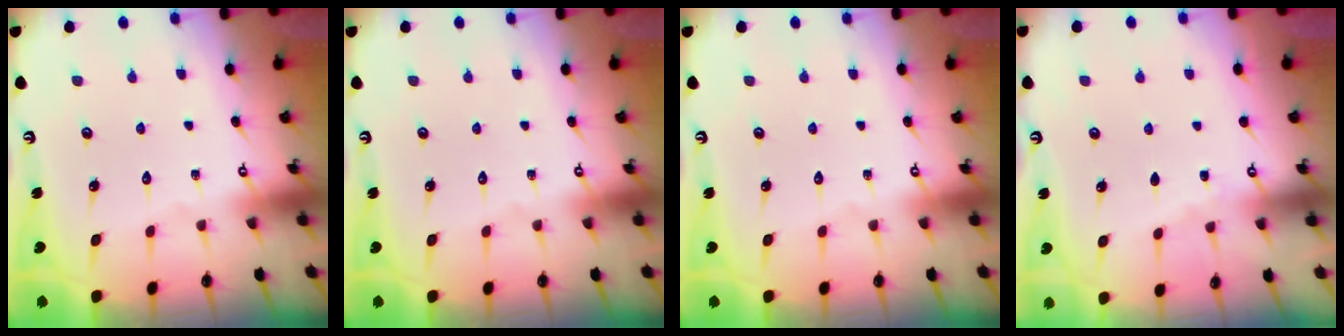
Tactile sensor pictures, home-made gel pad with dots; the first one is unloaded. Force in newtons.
{"total": 0.0}
{"total": 0.0}
{"total": 2.7, "press": 2.7, "slide": 0.4}